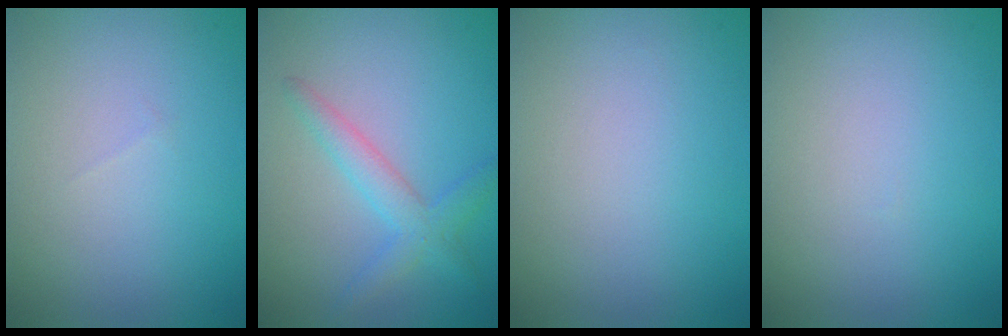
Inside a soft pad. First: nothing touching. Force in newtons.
{"total": 2.7, "press": 2.7, "slide": 0.1}
{"total": 0.0}
{"total": 0.0}